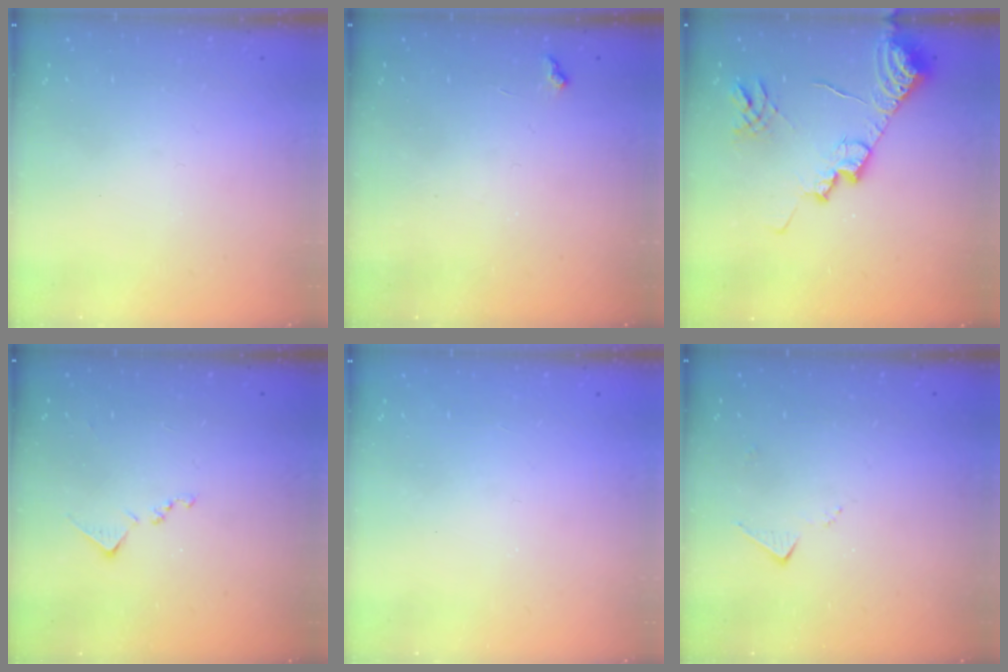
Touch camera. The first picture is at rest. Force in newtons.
{"total": 6.1, "press": 6.1, "slide": 0.7}
{"total": 15.0, "press": 14.9, "slide": 1.5}
{"total": 7.6, "press": 7.6, "slide": 0.6}
{"total": 1.0, "press": 0.9, "slide": 0.1}
{"total": 5.6, "press": 5.6, "slide": 0.6}